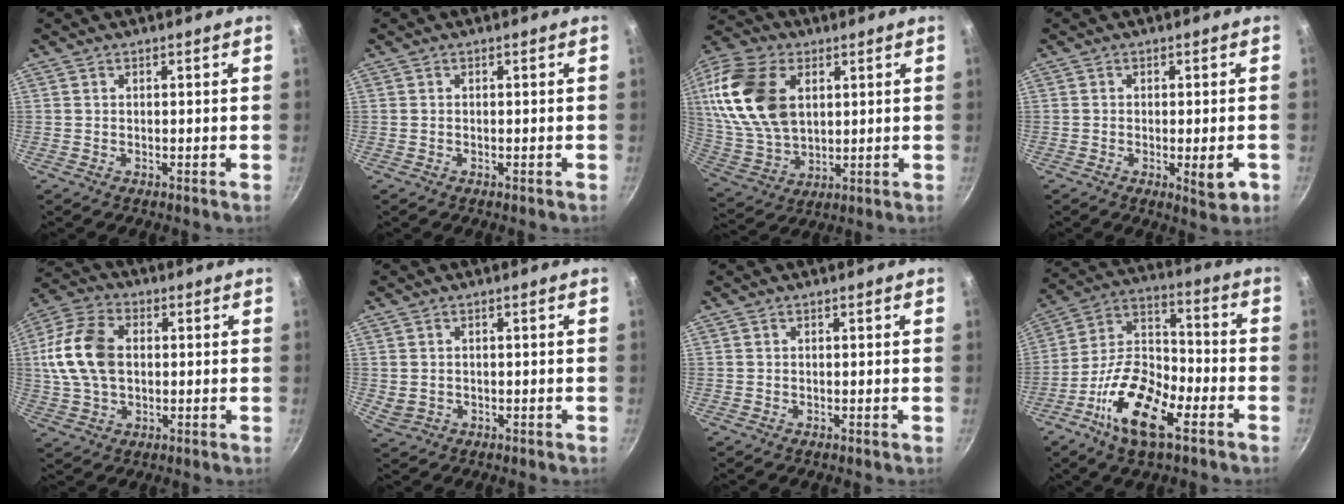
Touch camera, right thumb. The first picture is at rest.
{"total": 0.0}
{"total": 21.8, "force": [5.8, 14.3, 15.5], "torque": [-0.308, -0.004, 0.116]}
{"total": 5.3, "force": [-1.6, 1.6, 4.8], "torque": [-0.056, -0.001, -0.020]}
{"total": 13.9, "force": [1.2, 9.2, 10.3], "torque": [-0.191, 0.017, 0.014]}
{"total": 2.2, "force": [-0.1, 1.9, 1.2], "torque": [-0.022, 0.002, 0.009]}
{"total": 0.0}
{"total": 17.0, "force": [-8.4, 7.5, 12.9], "torque": [-0.232, 0.049, -0.170]}